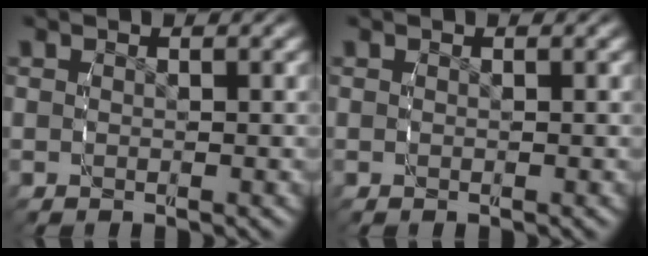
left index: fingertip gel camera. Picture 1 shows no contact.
{"total": 0.0}